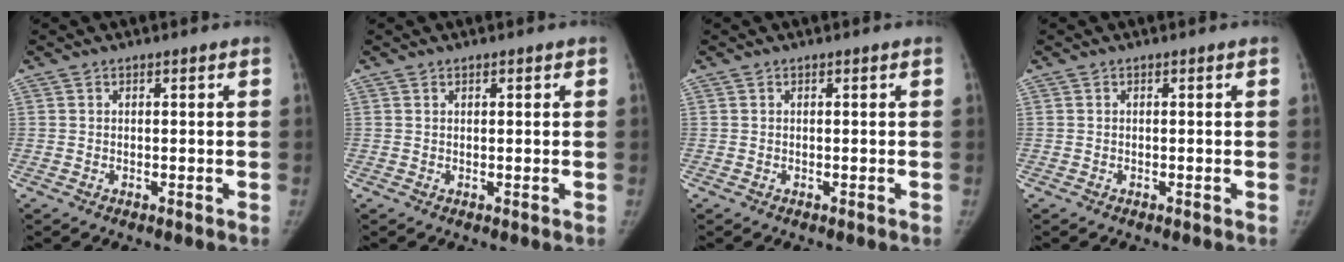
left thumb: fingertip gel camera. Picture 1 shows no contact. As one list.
[{"total": 0.8, "force": [0.6, 0.4, 0.4], "torque": [-0.003, -0.002, 0.007]}, {"total": 0.0}, {"total": 0.0}]